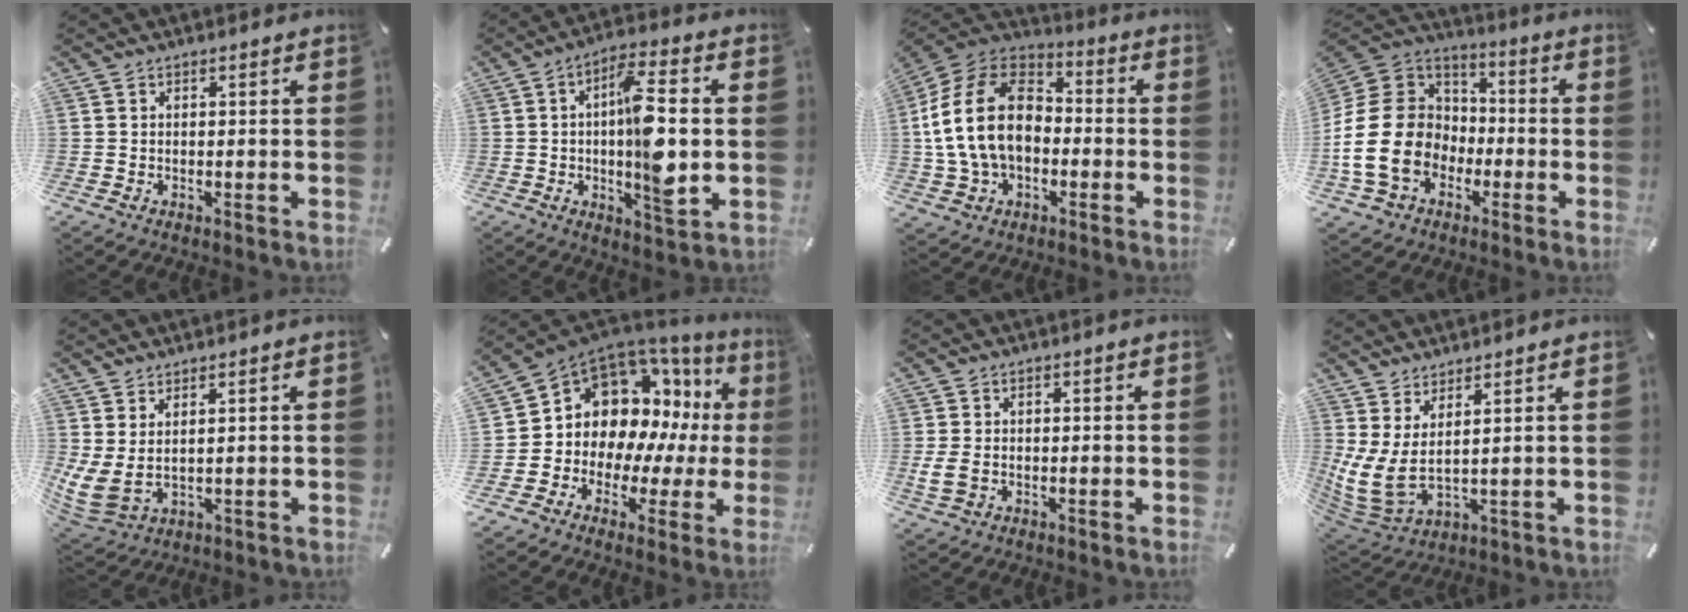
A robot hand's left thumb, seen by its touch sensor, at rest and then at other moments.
{"total": 14.0, "force": [-0.3, 4.2, 13.4], "torque": [-0.221, -0.014, -0.012]}
{"total": 18.5, "force": [-1.6, 13.8, 12.2], "torque": [-0.271, 0.024, -0.035]}
{"total": 20.1, "force": [-5.3, 16.5, 10.0], "torque": [-0.215, 0.036, -0.090]}
{"total": 6.1, "force": [1.9, 2.9, 5.0], "torque": [-0.125, -0.032, 0.038]}
{"total": 11.6, "force": [4.3, 9.6, 4.9], "torque": [-0.096, -0.062, 0.089]}
{"total": 4.0, "force": [-0.4, 2.9, 2.7], "torque": [-0.046, 0.001, -0.008]}
{"total": 7.5, "force": [2.1, 3.2, 6.4], "torque": [-0.161, -0.044, 0.043]}